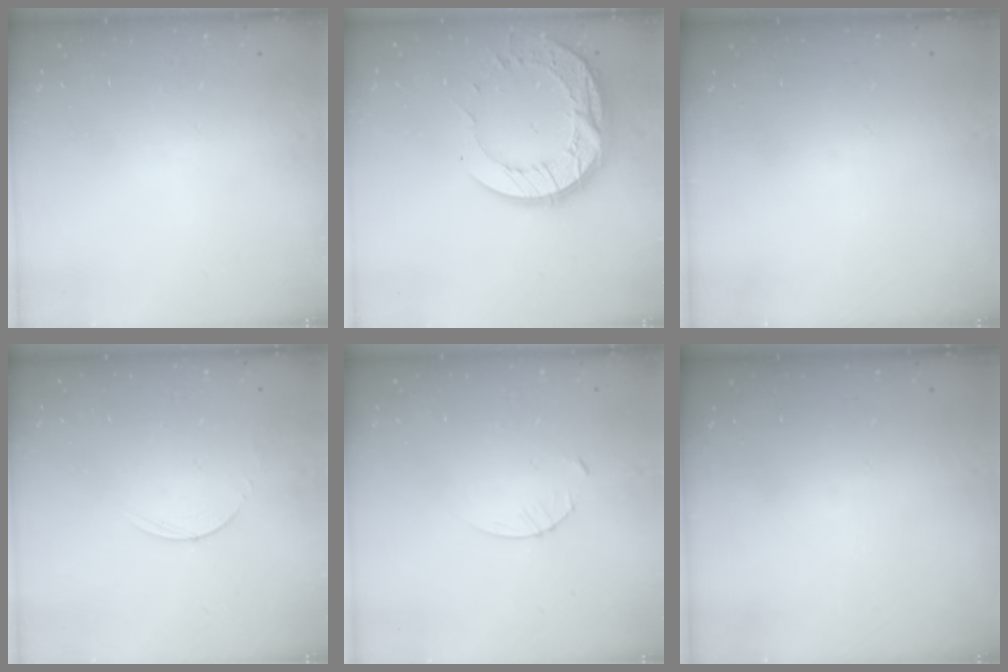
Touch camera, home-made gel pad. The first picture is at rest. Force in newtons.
{"total": 14.6, "press": 14.6, "slide": 1.2}
{"total": 0.0}
{"total": 3.0, "press": 3.0, "slide": 0.3}
{"total": 3.4, "press": 3.4, "slide": 0.4}
{"total": 0.0}